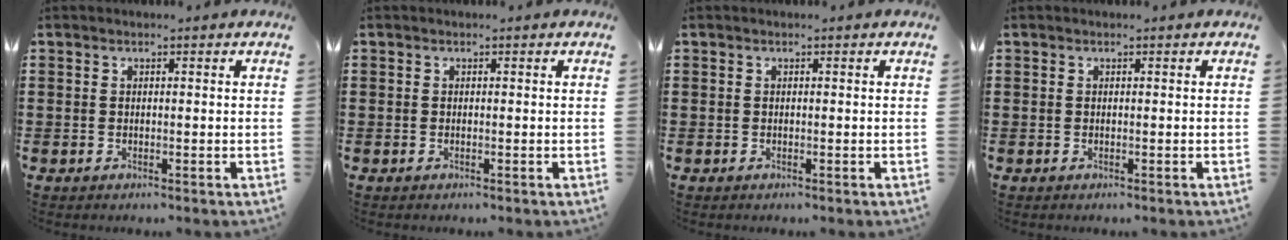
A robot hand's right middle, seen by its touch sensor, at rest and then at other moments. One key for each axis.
{"total": 0.0}
{"total": 0.0}
{"total": 0.0}